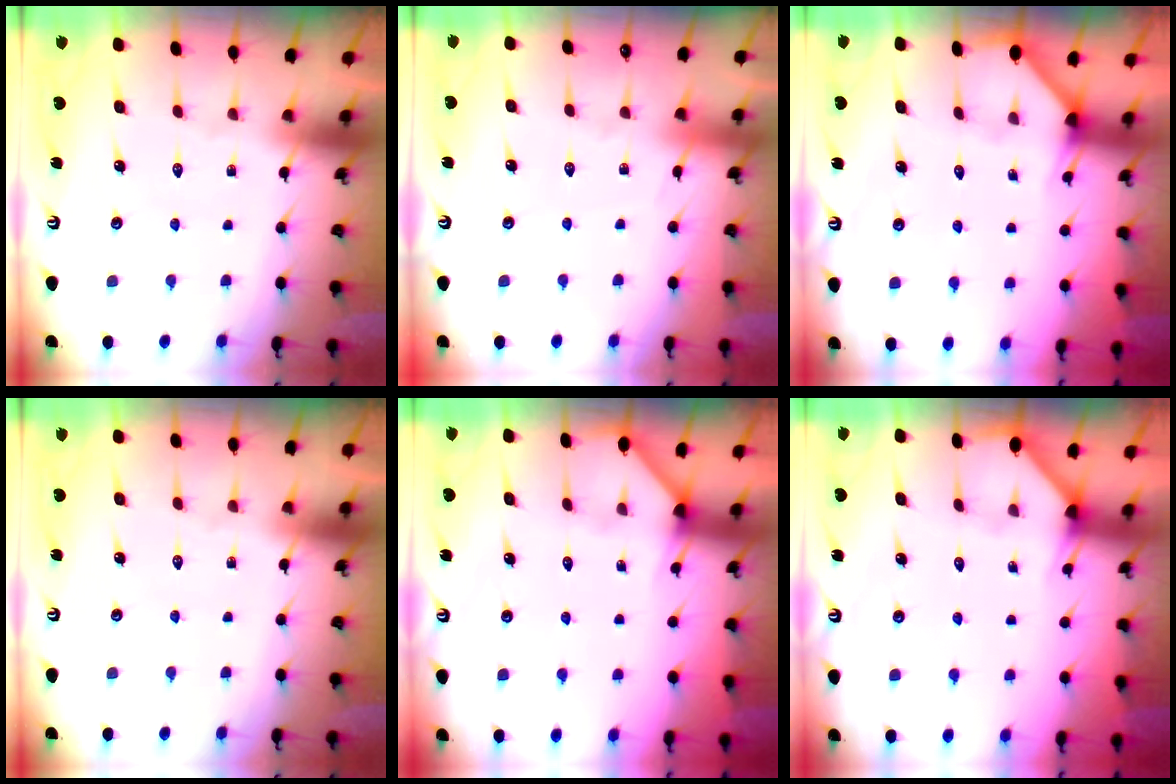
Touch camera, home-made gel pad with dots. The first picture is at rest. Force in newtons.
{"total": 2.6, "press": 2.6, "slide": 0.4}
{"total": 2.2, "press": 2.2, "slide": 0.2}
{"total": 0.0}
{"total": 3.2, "press": 3.2, "slide": 0.3}
{"total": 2.2, "press": 2.2, "slide": 0.2}